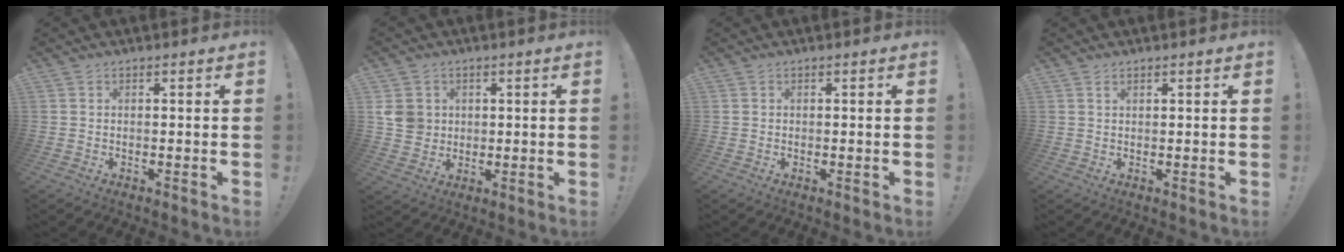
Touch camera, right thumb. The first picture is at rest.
{"total": 6.7, "force": [1.3, 6.3, 1.8], "torque": [-0.043, -0.001, 0.029]}
{"total": 0.5, "force": [-0.1, 0.4, -0.3], "torque": [-0.002, 0.004, 0.000]}
{"total": 0.8, "force": [0.6, 0.2, 0.5], "torque": [-0.010, -0.001, 0.011]}